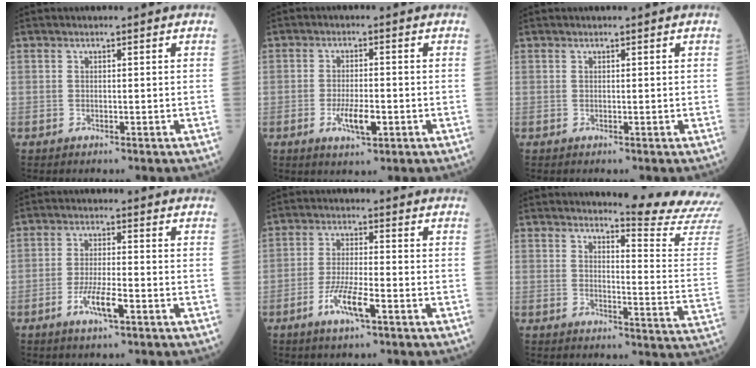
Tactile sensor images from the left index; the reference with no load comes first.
{"total": 4.5, "force": [-1.7, 1.2, 4.0], "torque": [-0.077, -0.002, -0.027]}
{"total": 0.0}
{"total": 5.0, "force": [-2.5, 0.7, 4.3], "torque": [-0.085, -0.004, -0.049]}
{"total": 6.1, "force": [-3.1, 0.8, 5.2], "torque": [-0.105, -0.006, -0.061]}
{"total": 12.5, "force": [12.2, -2.7, 1.0], "torque": [-0.014, -0.134, 0.130]}